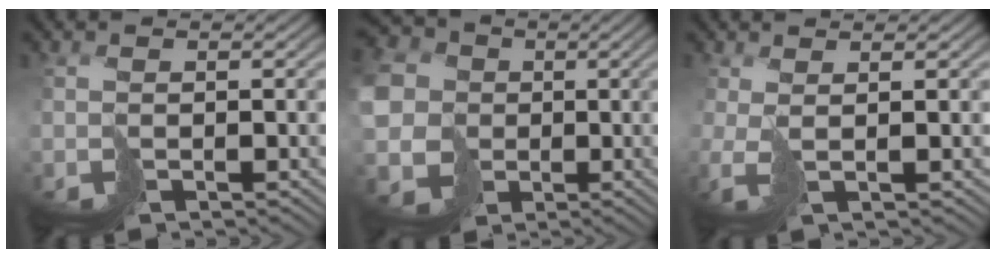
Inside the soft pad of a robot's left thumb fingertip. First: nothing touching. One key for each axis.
{"total": 10.9, "fx": 0.1, "fy": 9.7, "fz": 5.1, "tx": -0.169, "ty": -0.017, "tz": 0.007}
{"total": 2.1, "fx": 0.4, "fy": 0.6, "fz": 2.0, "tx": -0.046, "ty": 0.002, "tz": 0.009}